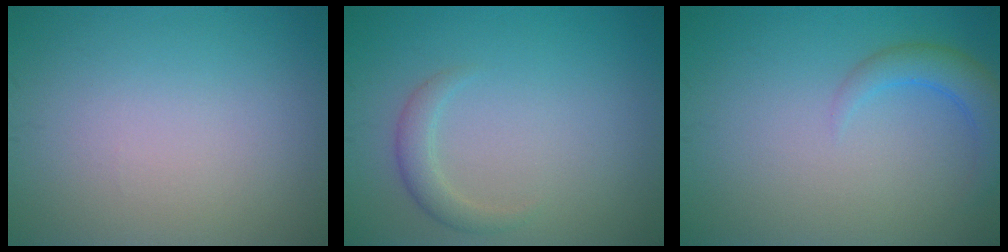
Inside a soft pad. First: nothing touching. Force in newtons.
{"total": 1.8, "press": 1.8, "slide": 0.1}
{"total": 2.9, "press": 2.9, "slide": 0.2}